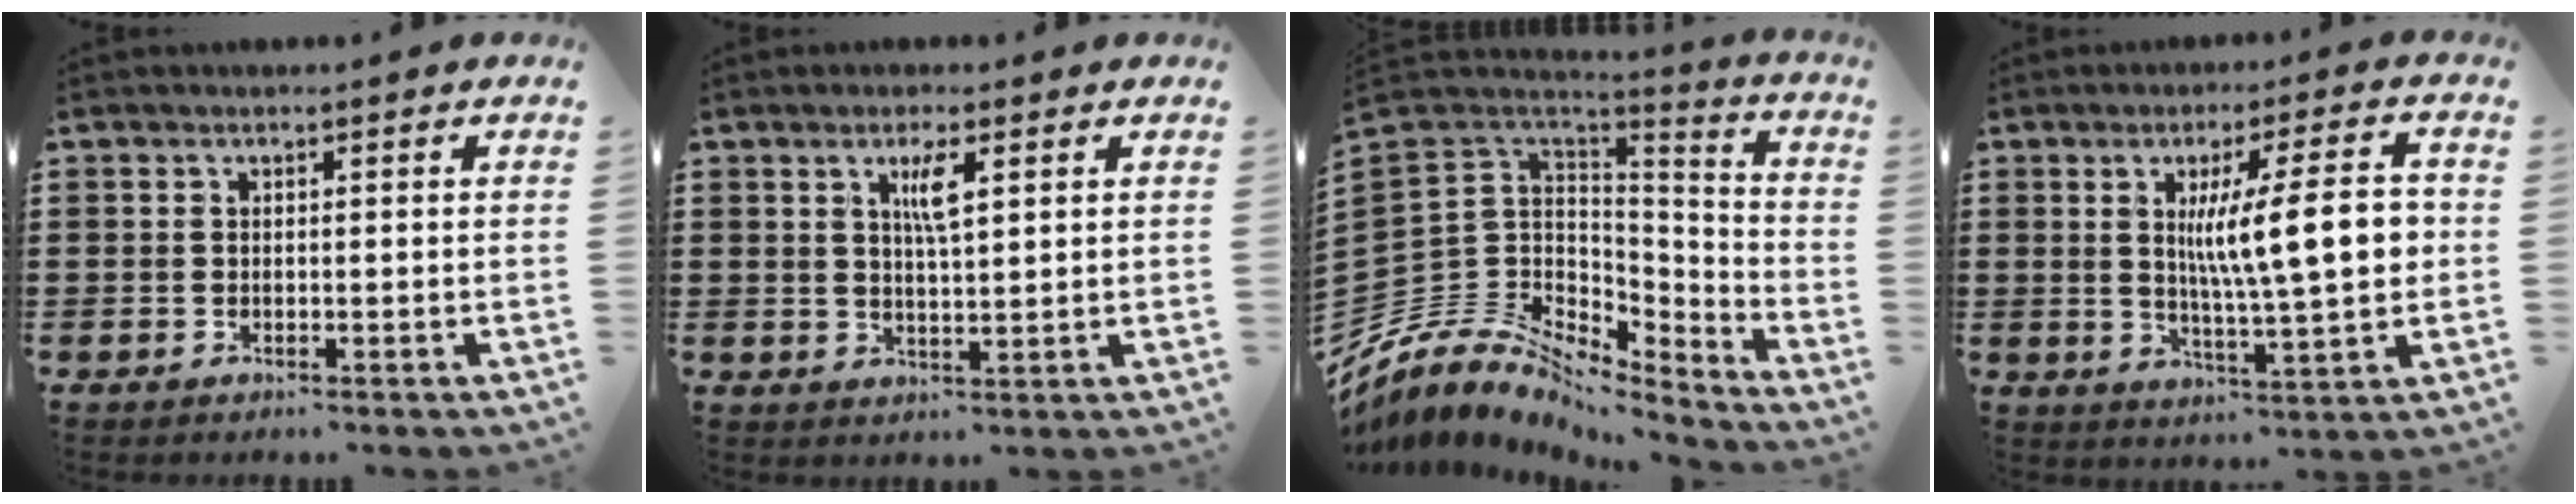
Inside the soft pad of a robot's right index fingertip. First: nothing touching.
{"total": 3.6, "force": [1.5, 0.7, 3.3], "torque": [-0.061, 0.002, 0.021]}
{"total": 9.1, "force": [-5.2, 6.8, 3.2], "torque": [-0.106, -0.014, -0.100]}
{"total": 12.4, "force": [1.7, 2.4, 12.0], "torque": [-0.187, -0.005, 0.020]}